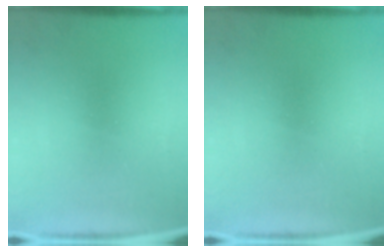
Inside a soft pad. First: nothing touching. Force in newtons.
{"total": 0.0}